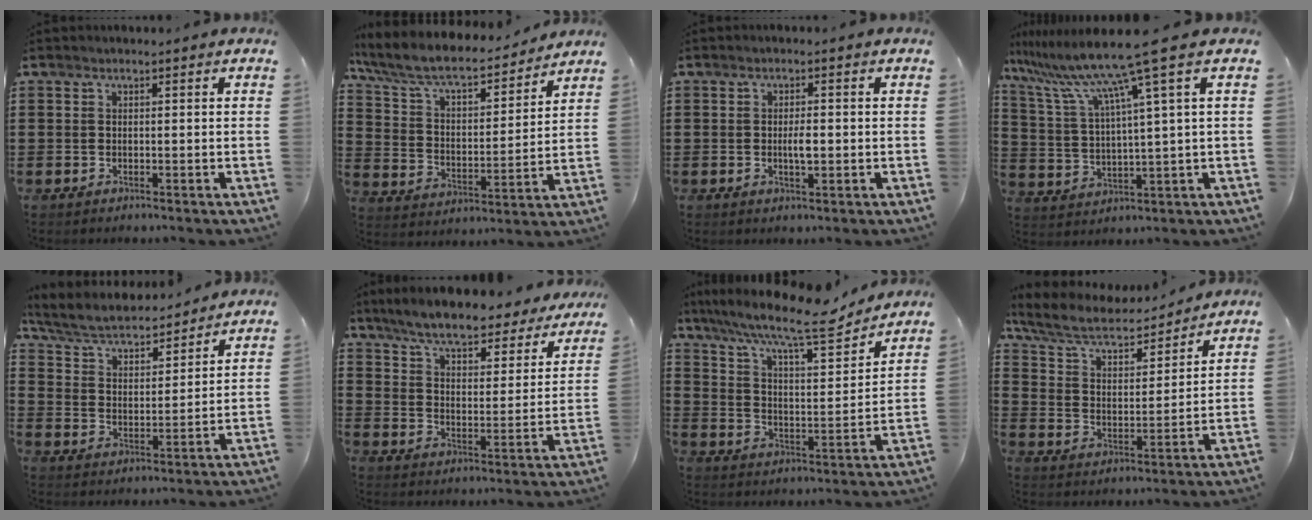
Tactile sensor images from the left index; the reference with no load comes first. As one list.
[{"total": 8.2, "force": [7.1, 1.7, 3.6], "torque": [-0.101, -0.045, 0.120]}, {"total": 2.8, "force": [-0.2, 0.8, 2.7], "torque": [-0.050, 0.001, -0.004]}, {"total": 11.0, "force": [7.2, -0.8, 8.2], "torque": [-0.193, -0.034, 0.110]}, {"total": 5.2, "force": [4.7, 1.0, 1.9], "torque": [-0.061, -0.032, 0.075]}, {"total": 7.1, "force": [6.5, 0.5, 2.9], "torque": [-0.084, -0.037, 0.110]}, {"total": 12.1, "force": [9.6, 1.6, 7.2], "torque": [-0.155, -0.057, 0.156]}, {"total": 7.3, "force": [6.2, 2.0, 3.4], "torque": [-0.093, -0.034, 0.104]}]